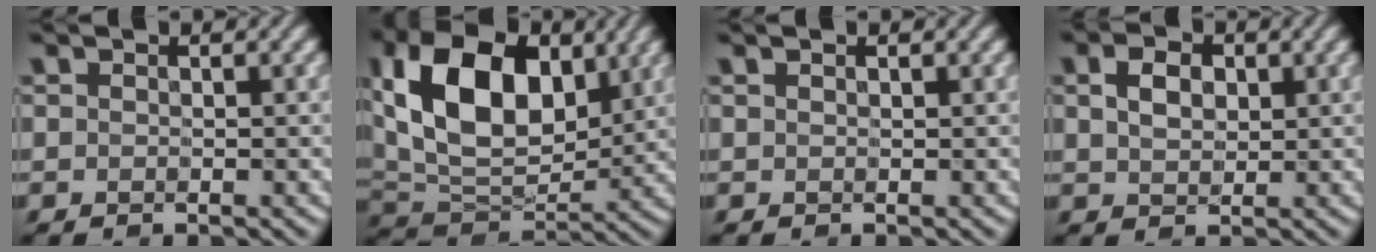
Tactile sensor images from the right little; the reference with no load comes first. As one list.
[{"total": 13.4, "force": [3.6, 8.5, 9.7], "torque": [-0.184, 0.013, 0.063]}, {"total": 0.6, "force": [0.4, 0.2, 0.4], "torque": [-0.003, 0.004, 0.002]}, {"total": 2.8, "force": [0.4, 1.9, 2.0], "torque": [-0.042, 0.002, 0.007]}]